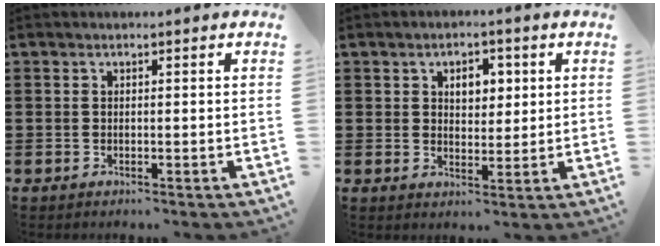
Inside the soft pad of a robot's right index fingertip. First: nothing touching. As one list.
[{"total": 3.9, "force": [1.3, 2.7, 2.5], "torque": [-0.043, 0.007, 0.015]}]